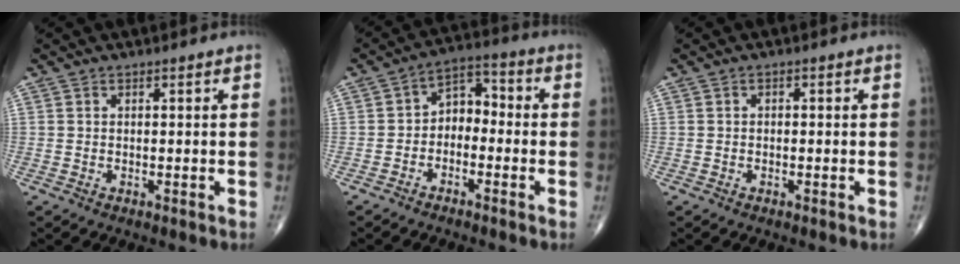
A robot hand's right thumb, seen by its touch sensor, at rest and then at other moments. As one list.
[{"total": 6.4, "force": [-1.7, 4.5, 4.2], "torque": [-0.040, 0.041, -0.046]}, {"total": 0.6, "force": [-0.1, 0.4, 0.4], "torque": [-0.002, 0.002, -0.005]}]